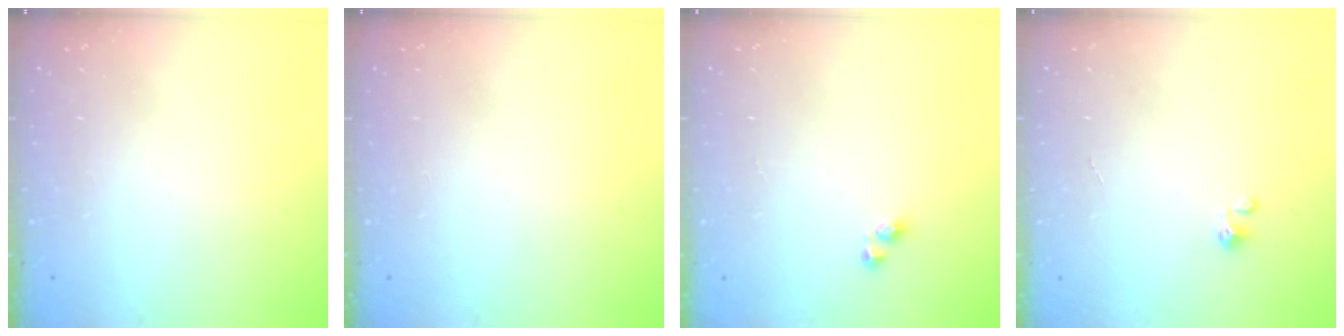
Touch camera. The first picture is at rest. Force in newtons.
{"total": 0.0}
{"total": 3.8, "press": 3.8, "slide": 0.1}
{"total": 0.9, "press": 0.9, "slide": 0.1}